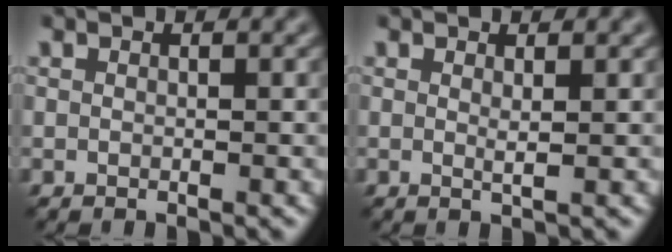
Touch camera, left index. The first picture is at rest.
{"total": 0.8, "force": [0.4, 0.0, 0.7], "torque": [-0.013, -0.003, 0.005]}